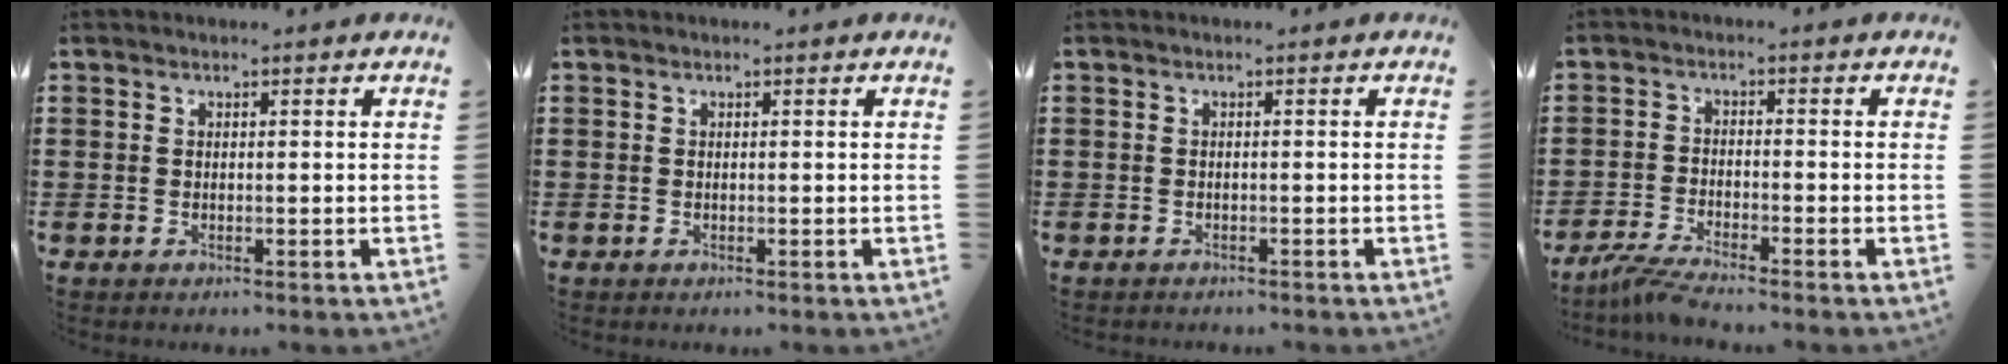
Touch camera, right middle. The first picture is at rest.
{"total": 0.0}
{"total": 0.6, "force": [-0.5, 0.1, 0.0], "torque": [0.000, 0.001, -0.012]}
{"total": 3.6, "force": [-3.2, -0.1, 1.5], "torque": [-0.048, -0.012, -0.069]}